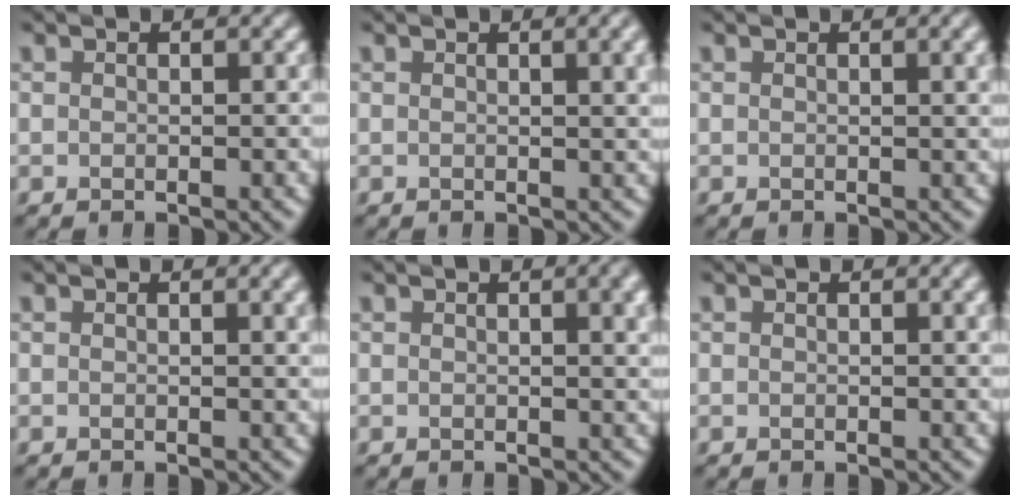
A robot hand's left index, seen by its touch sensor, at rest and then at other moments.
{"total": 3.5, "force": [1.1, 1.3, 3.1], "torque": [-0.025, 0.008, 0.015]}
{"total": 2.2, "force": [0.8, 0.7, 1.9], "torque": [-0.015, 0.006, 0.009]}
{"total": 2.1, "force": [0.8, 0.7, 1.8], "torque": [-0.014, 0.005, 0.009]}
{"total": 4.1, "force": [1.4, 1.5, 3.5], "torque": [-0.029, 0.009, 0.017]}
{"total": 1.3, "force": [0.5, 0.4, 1.1], "torque": [-0.012, 0.004, 0.005]}